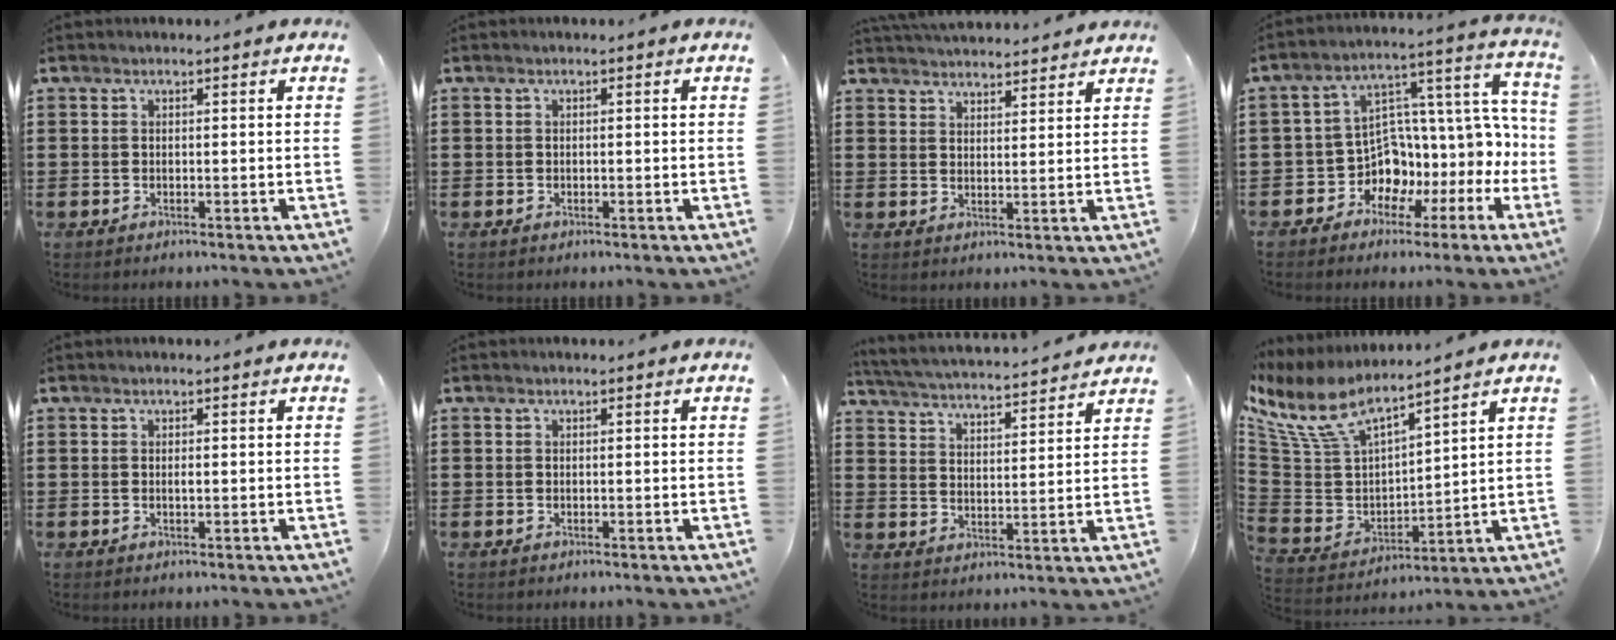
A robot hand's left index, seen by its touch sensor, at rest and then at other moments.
{"total": 0.0}
{"total": 3.6, "force": [3.6, 0.3, 0.2], "torque": [-0.014, -0.012, 0.066]}
{"total": 7.2, "force": [-0.2, 5.8, 4.2], "torque": [-0.106, -0.038, -0.002]}
{"total": 0.6, "force": [0.1, 0.1, 0.6], "torque": [-0.013, -0.004, 0.002]}
{"total": 0.0}
{"total": 3.9, "force": [3.8, -0.6, 0.4], "torque": [-0.030, -0.034, 0.059]}
{"total": 9.4, "force": [7.2, 3.5, 4.9], "torque": [-0.134, -0.040, 0.129]}